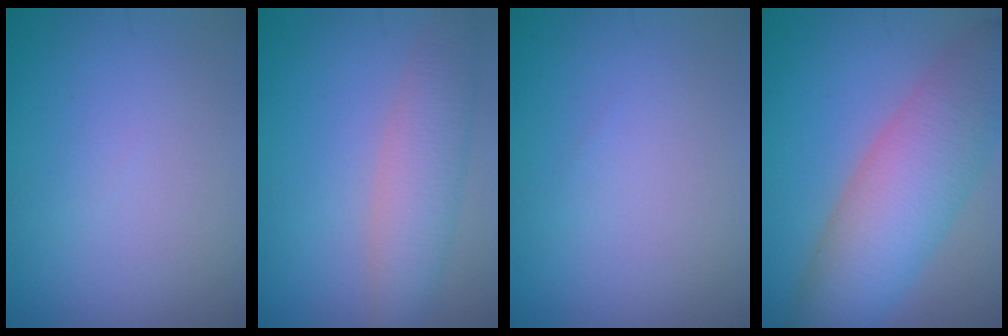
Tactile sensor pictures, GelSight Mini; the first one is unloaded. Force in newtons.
{"total": 4.5, "press": 4.5, "slide": 0.1}
{"total": 0.0}
{"total": 9.2, "press": 9.2, "slide": 0.3}